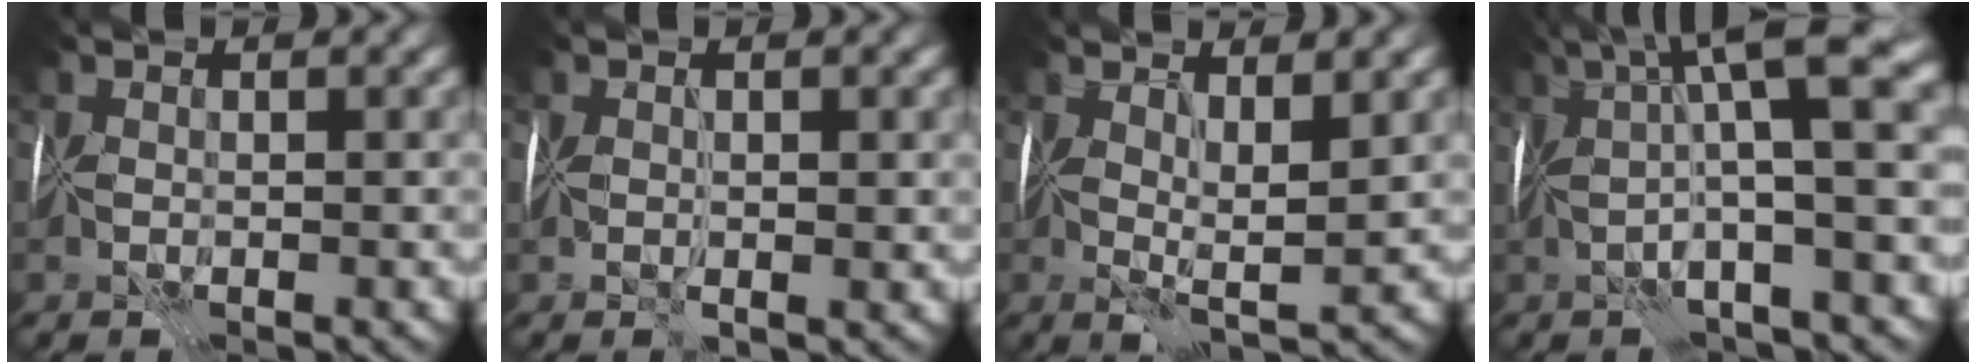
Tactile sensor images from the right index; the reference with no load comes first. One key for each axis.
{"total": 1.3, "fx": -0.1, "fy": 0.5, "fz": 1.2, "tx": -0.022, "ty": -0.005, "tz": 0.001}
{"total": 3.1, "fx": 1.4, "fy": 0.3, "fz": 2.7, "tx": -0.049, "ty": -0.012, "tz": 0.025}
{"total": 8.2, "fx": 2.3, "fy": 1.0, "fz": 7.8, "tx": -0.118, "ty": 0.024, "tz": 0.033}